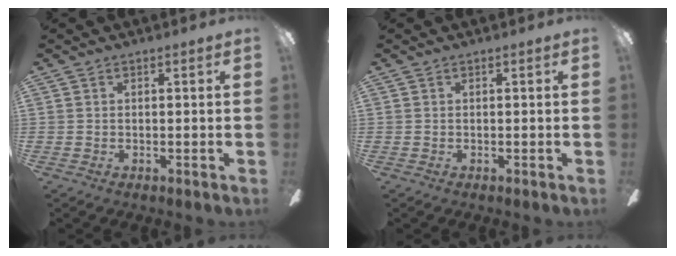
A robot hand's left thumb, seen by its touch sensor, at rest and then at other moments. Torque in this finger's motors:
{"motor_torque": [-0.01, -0.01, -0.10, 0.10, 0.00]}